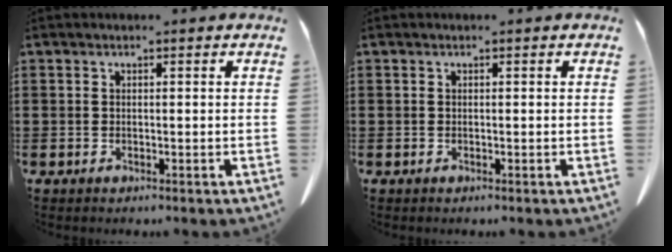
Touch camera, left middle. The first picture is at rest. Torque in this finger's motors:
{"motor_torque": [0.06, -0.06, 0.10, -0.01]}